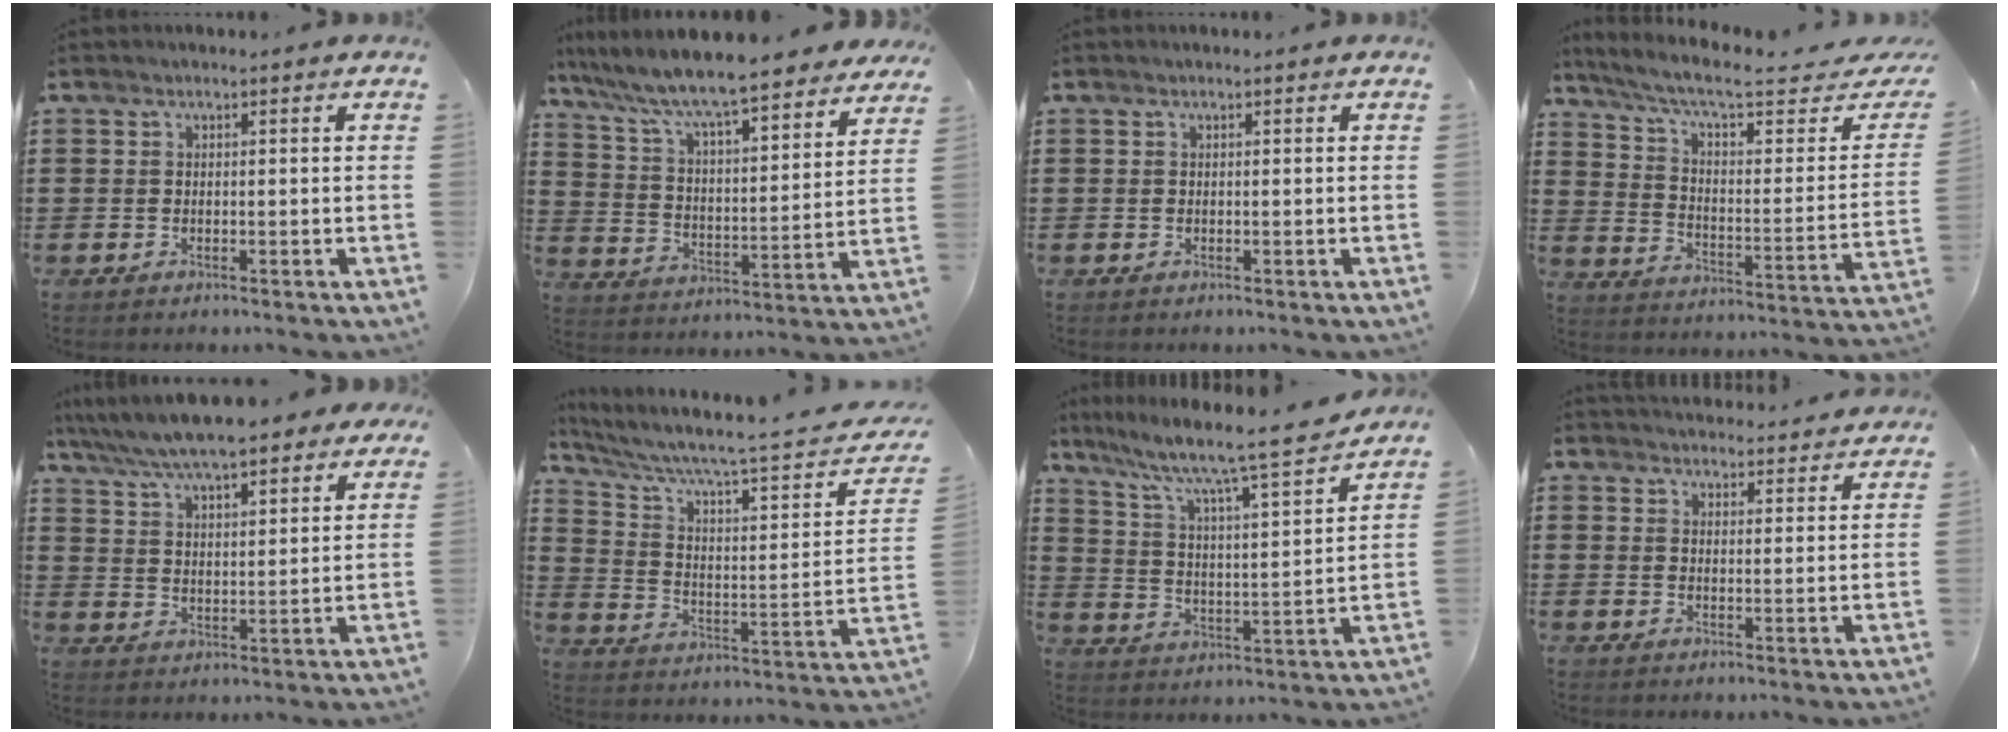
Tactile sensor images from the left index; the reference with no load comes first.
{"total": 7.7, "force": [7.0, 0.4, 3.2], "torque": [-0.094, -0.052, 0.115]}
{"total": 0.0}
{"total": 7.4, "force": [5.4, 0.9, 4.9], "torque": [-0.117, -0.037, 0.087]}
{"total": 7.6, "force": [7.0, 1.0, 2.9], "torque": [-0.086, -0.030, 0.123]}
{"total": 6.2, "force": [4.6, 0.4, 4.1], "torque": [-0.100, -0.033, 0.069]}
{"total": 7.7, "force": [6.5, 0.1, 4.1], "torque": [-0.109, -0.053, 0.099]}
{"total": 3.7, "force": [3.7, 0.1, 0.1], "torque": [-0.005, -0.022, 0.067]}